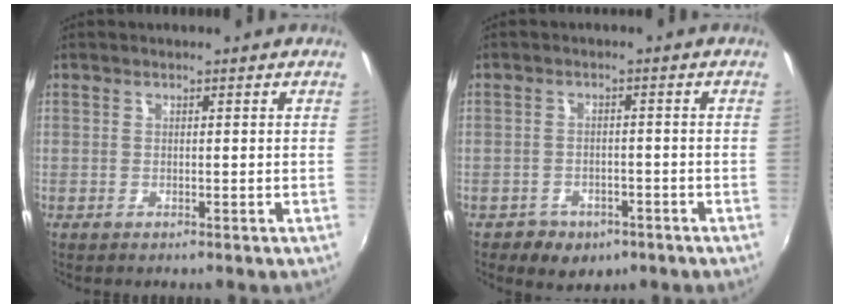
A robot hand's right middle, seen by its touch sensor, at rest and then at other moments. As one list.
[{"total": 6.1, "force": [-3.6, 4.4, 2.2], "torque": [-0.066, -0.001, -0.041]}]